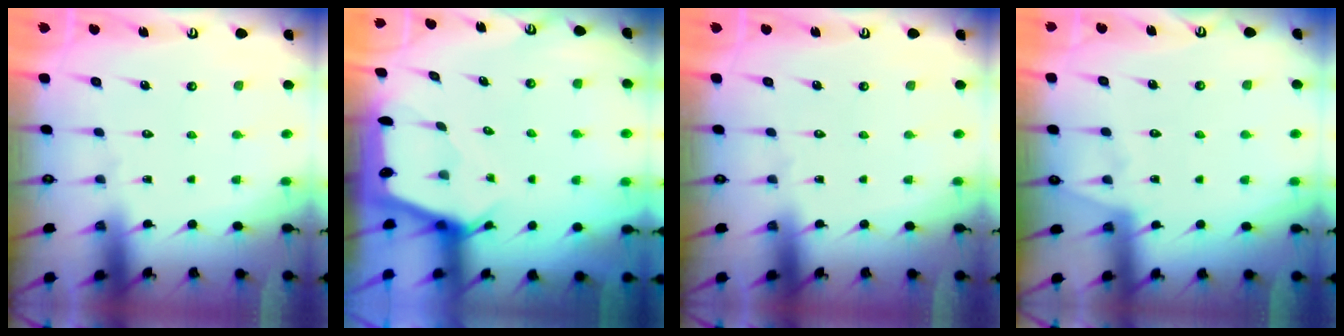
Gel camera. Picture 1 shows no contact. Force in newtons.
{"total": 2.4, "press": 2.4, "slide": 0.2}
{"total": 0.0}
{"total": 4.6, "press": 4.6, "slide": 0.6}